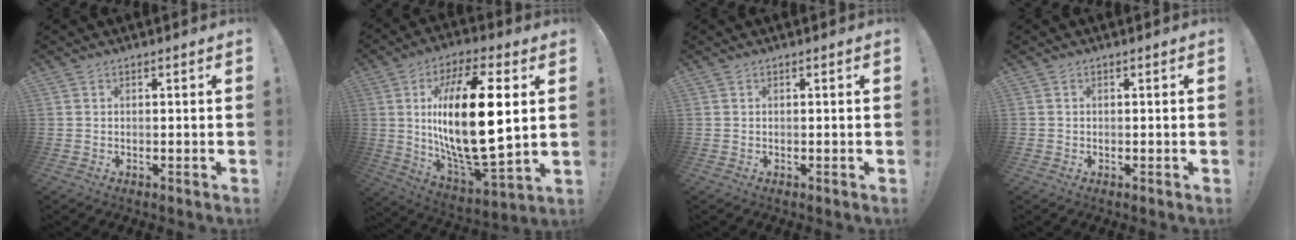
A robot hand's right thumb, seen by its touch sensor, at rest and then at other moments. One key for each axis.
{"total": 25.2, "fx": 3.4, "fy": 9.3, "fz": 23.1, "tx": -0.432, "ty": -0.015, "tz": 0.049}
{"total": 0.0}
{"total": 0.6, "fx": -0.3, "fy": 0.5, "fz": 0.0, "tx": -0.002, "ty": 0.004, "tz": -0.006}